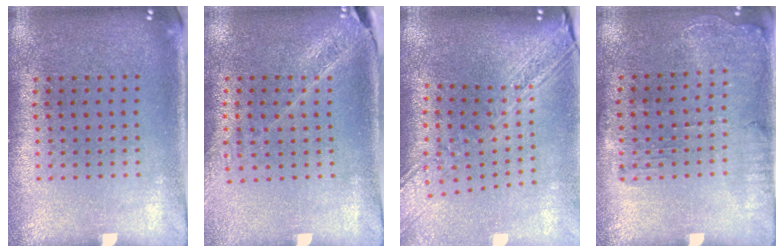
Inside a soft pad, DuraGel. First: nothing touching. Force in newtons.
{"total": 1.5, "press": 1.5, "slide": 0.2}
{"total": 2.9, "press": 2.2, "slide": 1.9}
{"total": 1.4, "press": 1.3, "slide": 0.5}